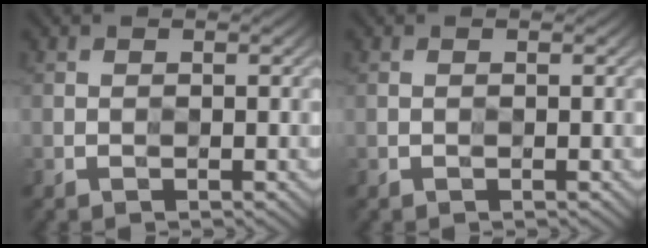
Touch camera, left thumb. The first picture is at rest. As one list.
[{"total": 0.0}]